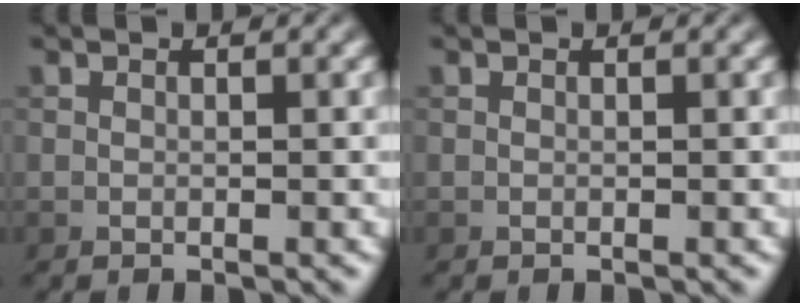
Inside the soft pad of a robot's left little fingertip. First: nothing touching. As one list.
[{"total": 0.0}]